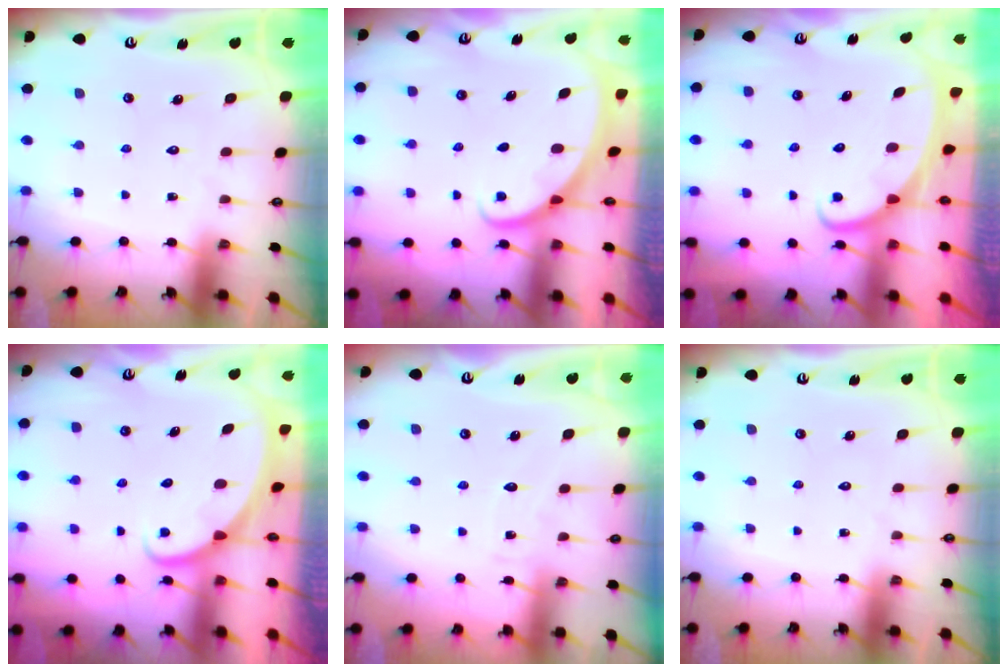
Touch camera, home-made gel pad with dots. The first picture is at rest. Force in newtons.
{"total": 1.9, "press": 1.9, "slide": 0.1}
{"total": 2.2, "press": 2.2, "slide": 0.1}
{"total": 1.7, "press": 1.7, "slide": 0.1}
{"total": 4.8, "press": 4.7, "slide": 0.5}
{"total": 0.0}